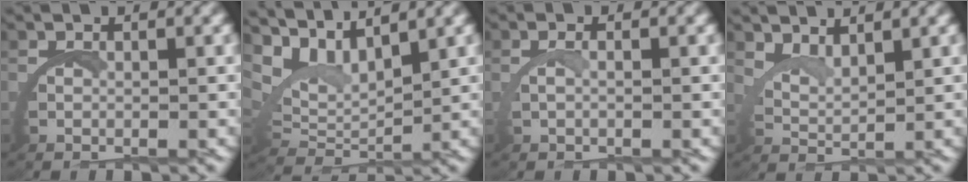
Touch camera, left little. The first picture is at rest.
{"total": 6.4, "force": [3.6, 3.7, 3.9], "torque": [-0.095, 0.001, 0.064]}
{"total": 0.9, "force": [0.1, -0.2, 0.9], "torque": [-0.026, 0.002, 0.006]}
{"total": 3.0, "force": [2.8, 0.4, 1.0], "torque": [-0.034, -0.005, 0.050]}